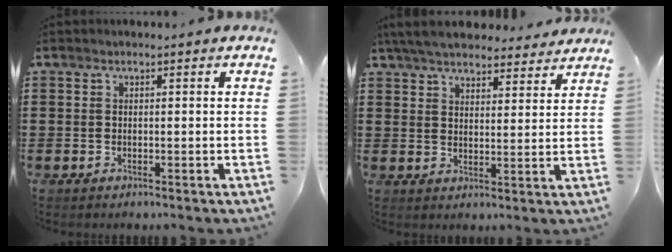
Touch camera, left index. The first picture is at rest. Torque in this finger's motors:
{"motor_torque": [1.30, -0.83, 1.05, 0.21]}